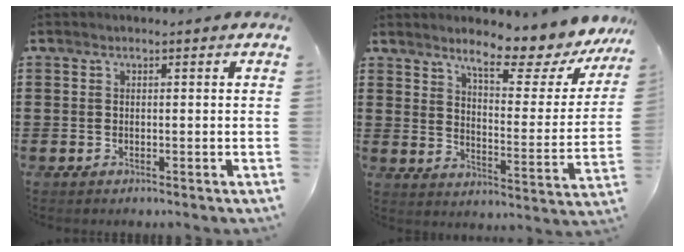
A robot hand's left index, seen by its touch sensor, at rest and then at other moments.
{"total": 8.7, "force": [7.2, 1.0, 4.8], "torque": [-0.081, -0.055, 0.113]}